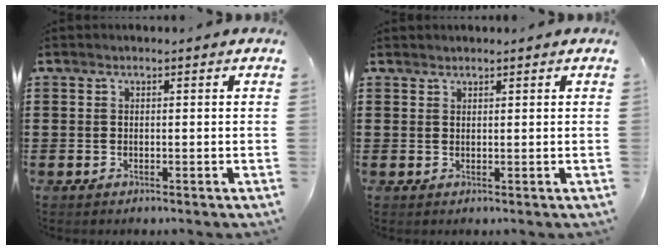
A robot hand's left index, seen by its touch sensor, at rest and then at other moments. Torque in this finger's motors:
{"motor_torque": [-0.57, 0.21, -0.07, -0.03]}